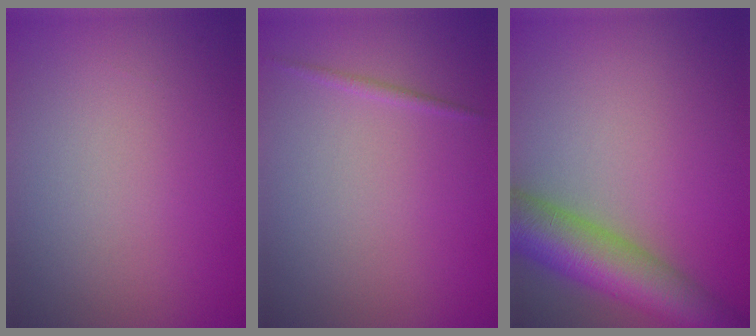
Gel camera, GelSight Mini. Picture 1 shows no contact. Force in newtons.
{"total": 0.6, "press": 0.6, "slide": 0.1}
{"total": 8.6, "press": 8.6, "slide": 0.5}